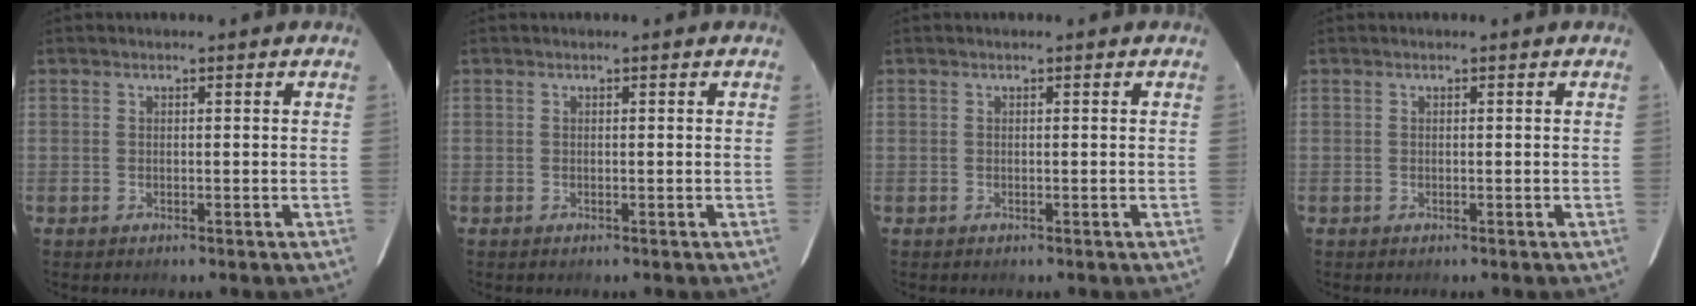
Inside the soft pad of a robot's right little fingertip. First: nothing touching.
{"total": 0.0}
{"total": 0.0}
{"total": 0.0}